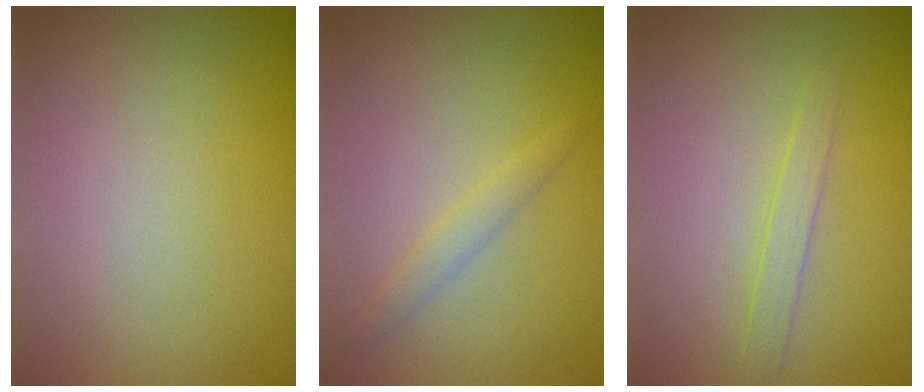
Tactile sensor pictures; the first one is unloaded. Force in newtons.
{"total": 1.3, "press": 1.3, "slide": 0.1}
{"total": 1.5, "press": 1.5, "slide": 0.1}